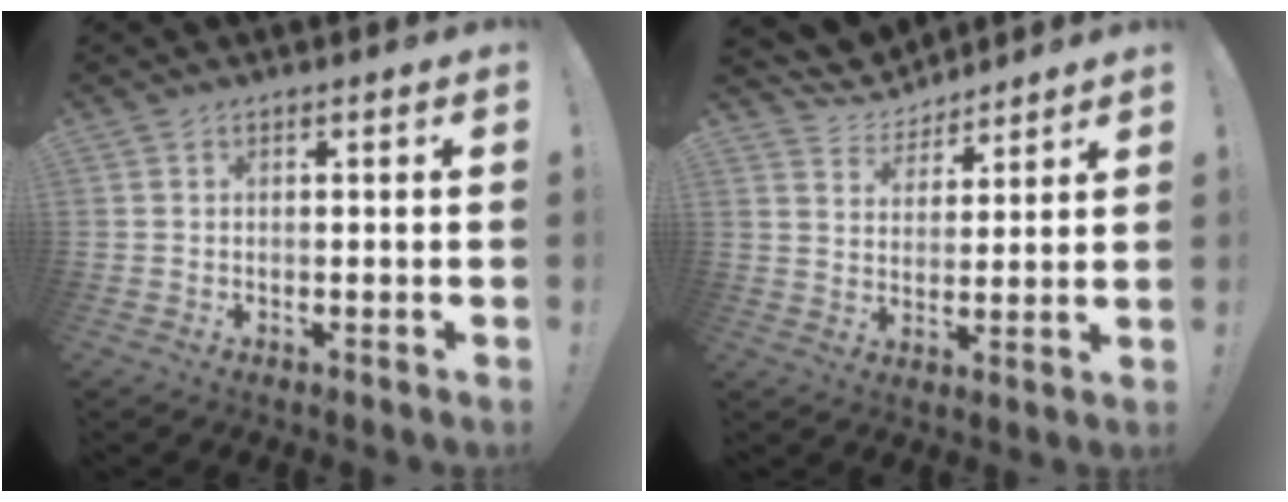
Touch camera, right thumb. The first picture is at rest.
{"total": 7.7, "force": [6.5, 4.2, 0.6], "torque": [-0.024, -0.051, 0.126]}